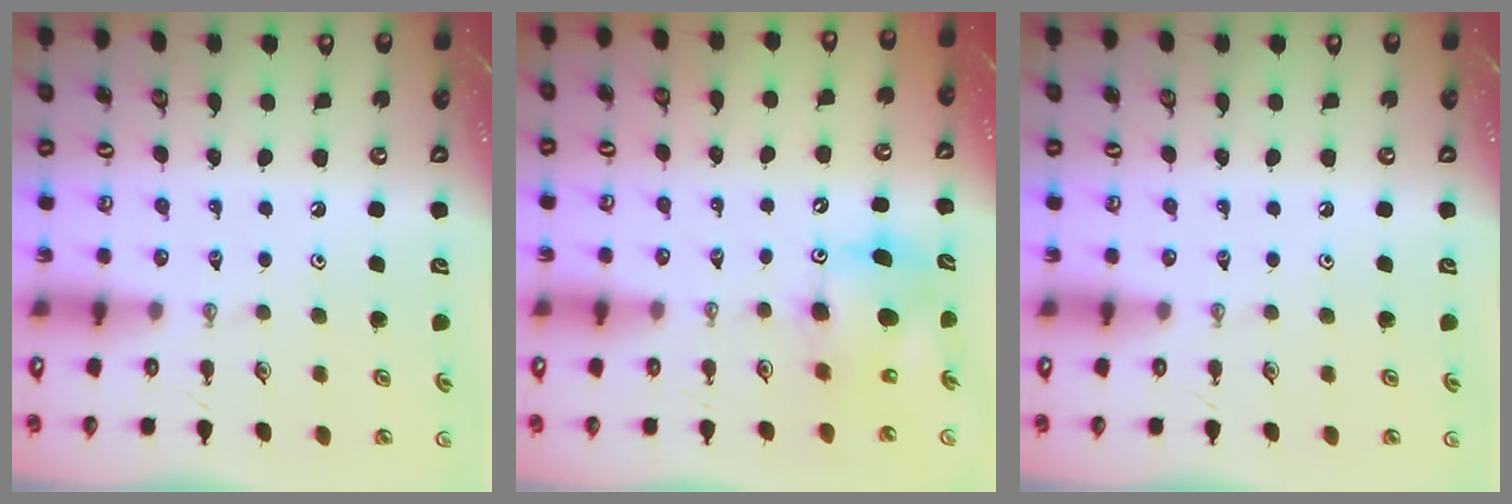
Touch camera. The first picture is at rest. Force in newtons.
{"total": 9.7, "press": 9.7, "slide": 0.4}
{"total": 0.0}